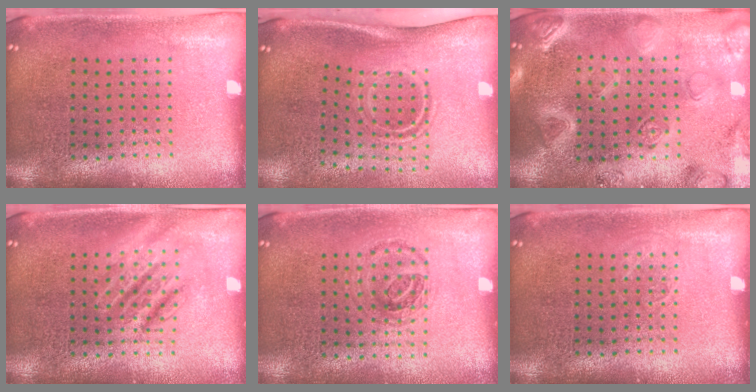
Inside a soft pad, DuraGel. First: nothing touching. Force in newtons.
{"total": 1.9, "press": 1.1, "slide": 1.5}
{"total": 3.0, "press": 2.9, "slide": 0.8}
{"total": 2.7, "press": 2.7, "slide": 0.4}
{"total": 0.9, "press": 0.9, "slide": 0.2}
{"total": 0.9, "press": 0.8, "slide": 0.2}